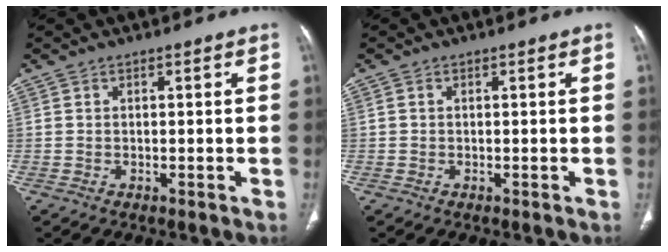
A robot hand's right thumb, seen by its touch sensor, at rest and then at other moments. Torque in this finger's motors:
{"motor_torque": [0.01, -0.17, -0.32, 0.12, -0.02]}